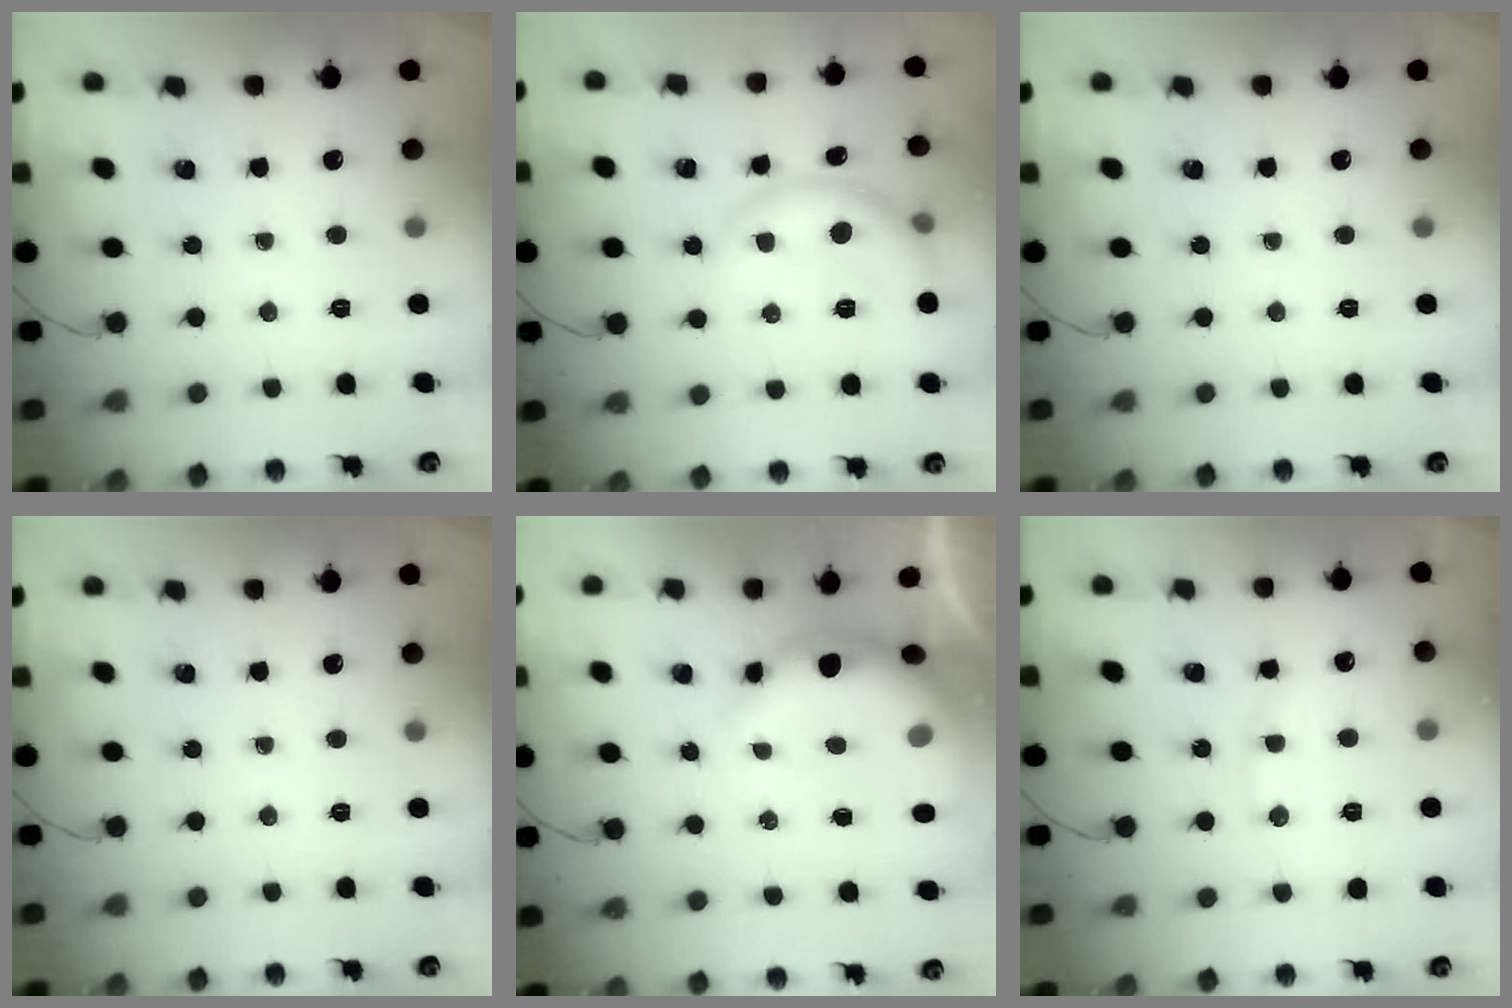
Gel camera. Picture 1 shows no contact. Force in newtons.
{"total": 8.0, "press": 7.9, "slide": 0.8}
{"total": 0.0}
{"total": 0.0}
{"total": 9.5, "press": 9.3, "slide": 1.8}
{"total": 9.2, "press": 9.1, "slide": 1.0}